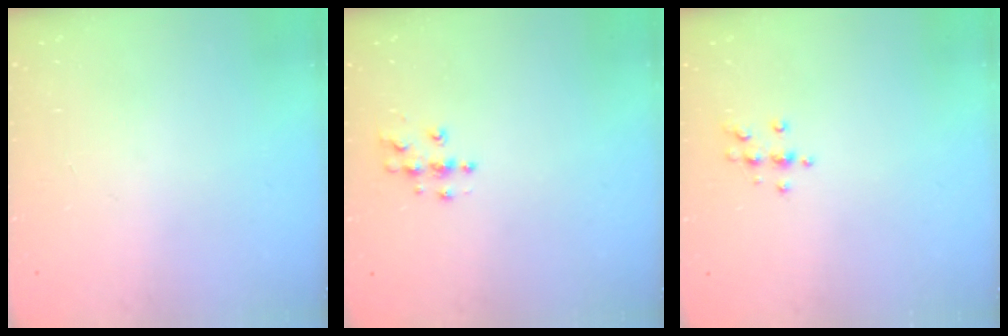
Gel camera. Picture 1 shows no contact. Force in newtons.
{"total": 5.0, "press": 5.0, "slide": 0.2}
{"total": 6.2, "press": 6.1, "slide": 1.3}